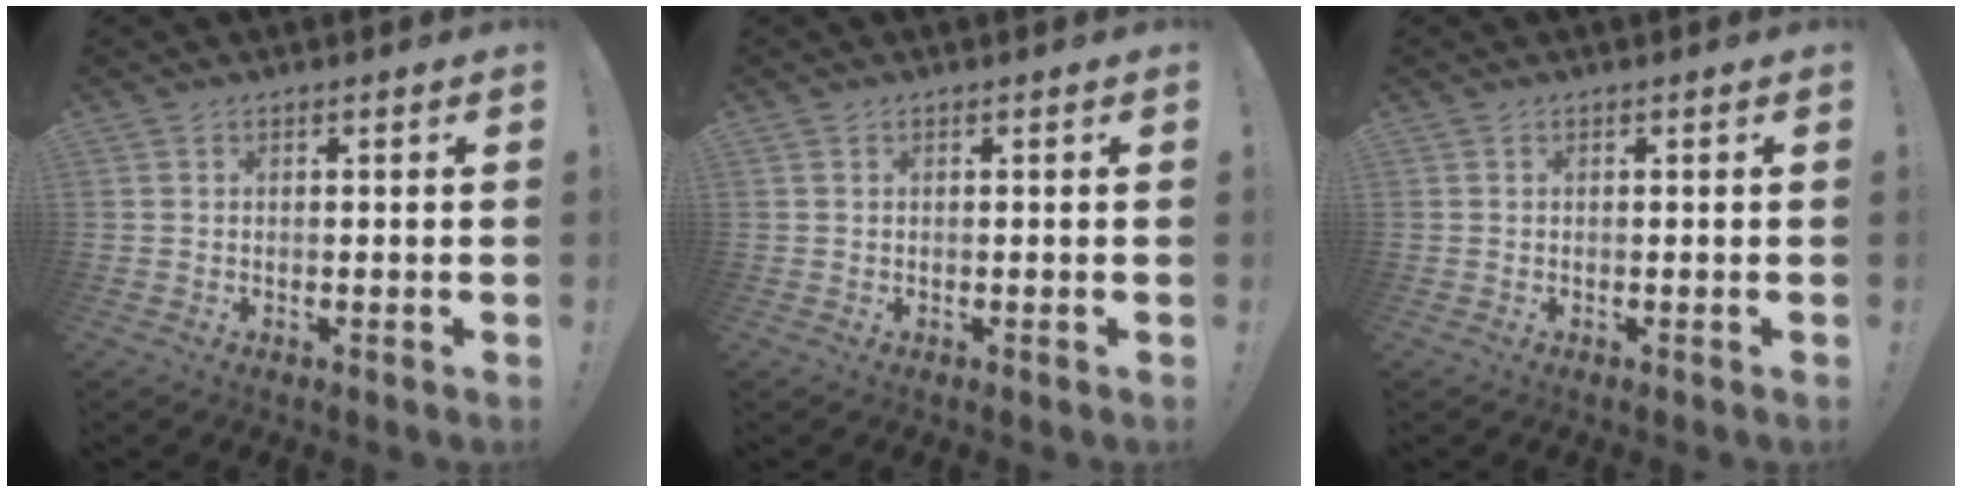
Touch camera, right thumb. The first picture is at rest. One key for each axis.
{"total": 0.0}
{"total": 0.0}